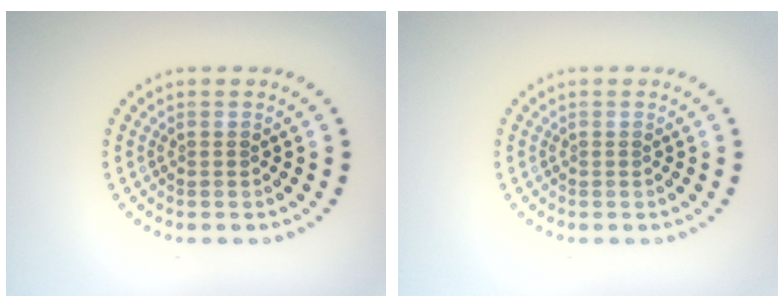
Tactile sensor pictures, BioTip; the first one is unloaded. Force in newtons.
{"total": 0.0}